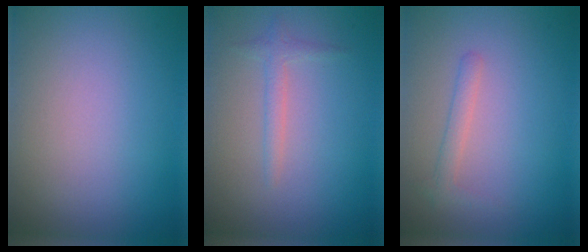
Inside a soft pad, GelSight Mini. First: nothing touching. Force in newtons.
{"total": 1.3, "press": 1.3, "slide": 0.0}
{"total": 1.3, "press": 1.3, "slide": 0.1}